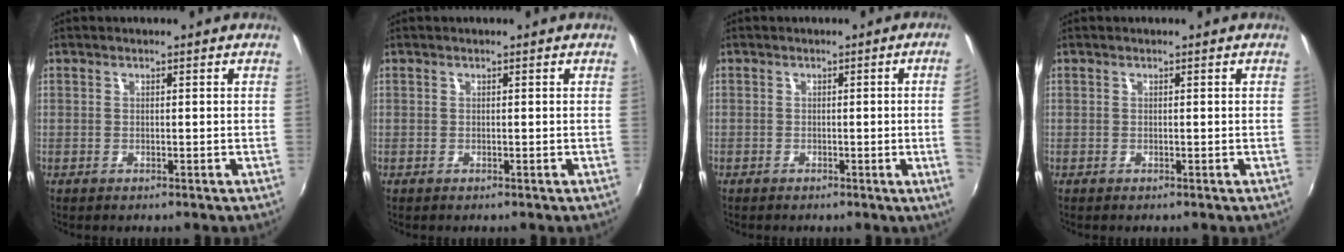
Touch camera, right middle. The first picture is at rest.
{"total": 0.0}
{"total": 4.4, "force": [0.0, -2.0, 4.0], "torque": [-0.062, -0.010, 0.003]}
{"total": 0.0}